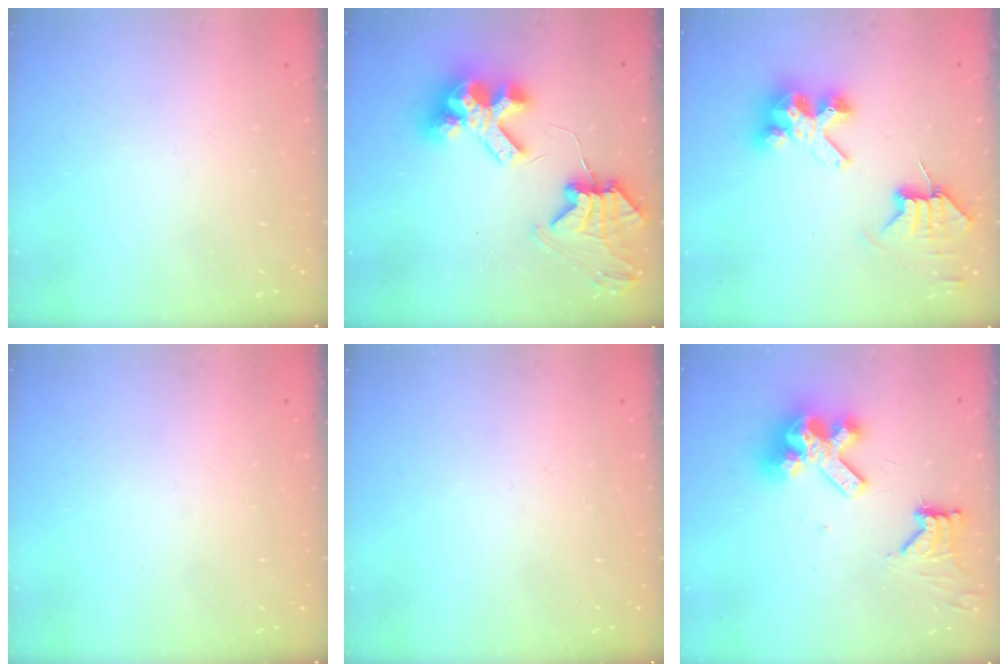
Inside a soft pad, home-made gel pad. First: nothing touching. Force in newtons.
{"total": 12.4, "press": 12.4, "slide": 1.3}
{"total": 8.9, "press": 8.9, "slide": 0.9}
{"total": 0.0}
{"total": 0.0}
{"total": 13.0, "press": 12.9, "slide": 1.5}